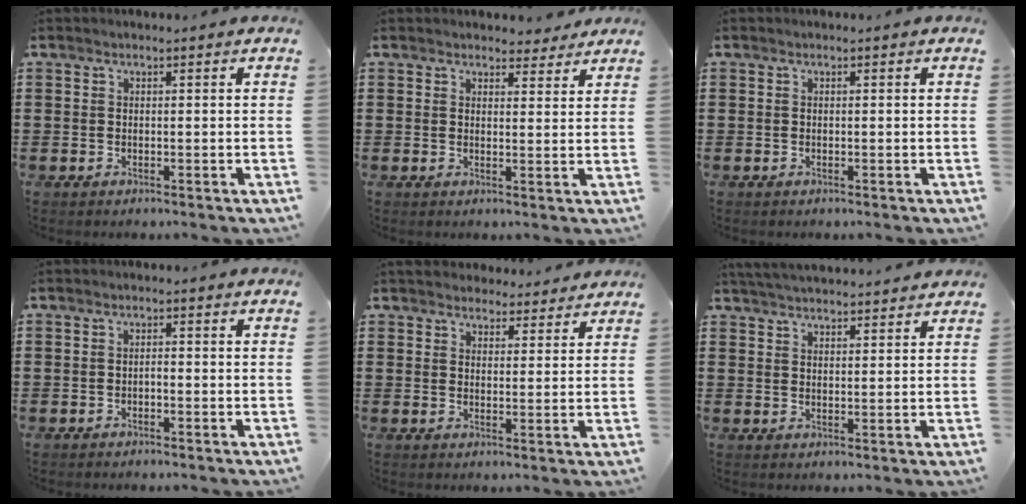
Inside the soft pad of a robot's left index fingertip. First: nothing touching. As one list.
[{"total": 3.0, "force": [2.8, 0.9, 0.5], "torque": [-0.009, -0.007, 0.050]}, {"total": 0.0}, {"total": 0.8, "force": [-0.6, 0.2, 0.6], "torque": [-0.014, -0.003, -0.011]}, {"total": 3.8, "force": [3.7, 0.9, -0.1], "torque": [-0.010, -0.010, 0.071]}, {"total": 3.5, "force": [3.4, -0.3, 0.3], "torque": [-0.018, -0.013, 0.063]}]